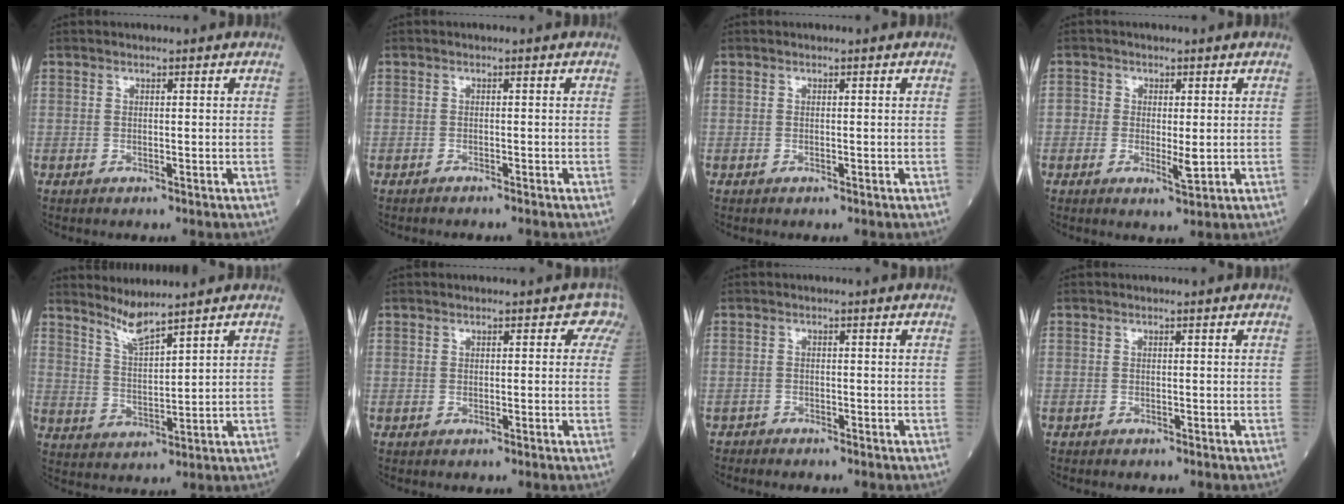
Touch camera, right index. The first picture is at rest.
{"total": 2.0, "force": [-1.9, -0.1, 0.7], "torque": [-0.010, 0.001, -0.024]}
{"total": 0.0}
{"total": 3.8, "force": [-0.5, 1.8, 3.3], "torque": [-0.049, -0.003, -0.009]}
{"total": 4.6, "force": [4.2, -0.7, 1.7], "torque": [-0.037, -0.016, 0.088]}
{"total": 2.2, "force": [0.9, 1.7, 1.0], "torque": [0.014, 0.004, 0.000]}
{"total": 1.6, "force": [-1.6, 0.1, -0.1], "torque": [0.001, -0.003, -0.029]}
{"total": 0.8, "force": [-0.7, 0.1, 0.2], "torque": [-0.004, 0.000, -0.013]}